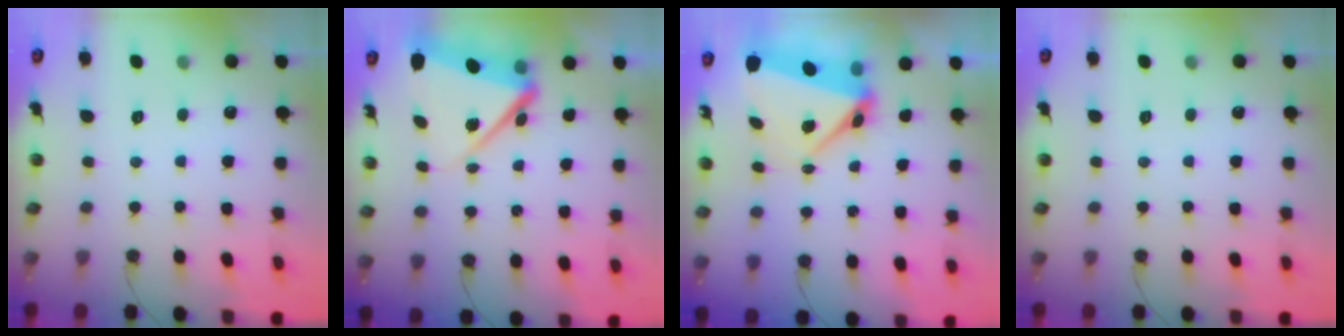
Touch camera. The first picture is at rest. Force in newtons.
{"total": 9.5, "press": 9.3, "slide": 1.6}
{"total": 7.0, "press": 6.7, "slide": 1.9}
{"total": 0.0}